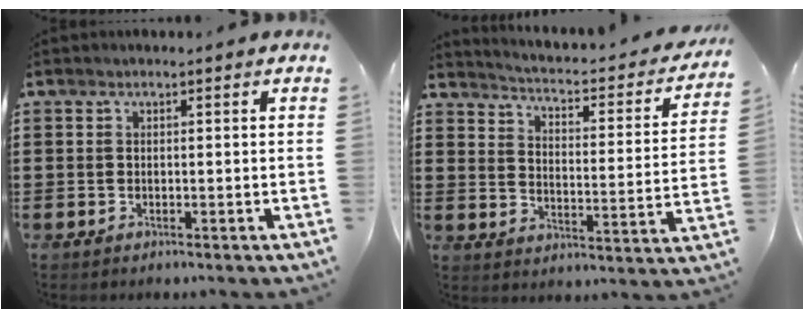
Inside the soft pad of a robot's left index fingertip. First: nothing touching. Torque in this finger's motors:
{"motor_torque": [0.92, -1.22, 0.23, 0.07]}